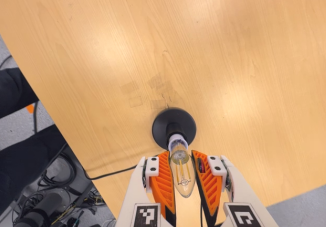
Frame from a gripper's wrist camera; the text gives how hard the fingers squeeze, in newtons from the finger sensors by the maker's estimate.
{"total": 19.4, "left": 20.6, "right": 18.3}